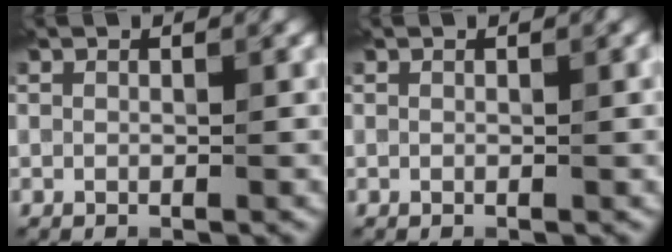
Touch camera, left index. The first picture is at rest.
{"total": 0.7, "force": [0.1, 0.1, 0.6], "torque": [-0.006, 0.002, 0.000]}